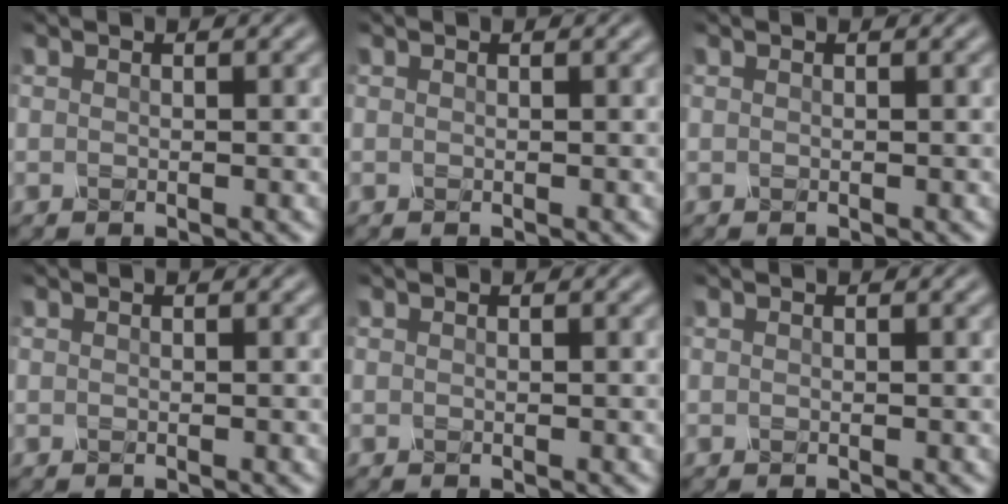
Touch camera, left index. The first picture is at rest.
{"total": 0.0}
{"total": 0.0}
{"total": 0.0}
{"total": 0.0}
{"total": 0.0}